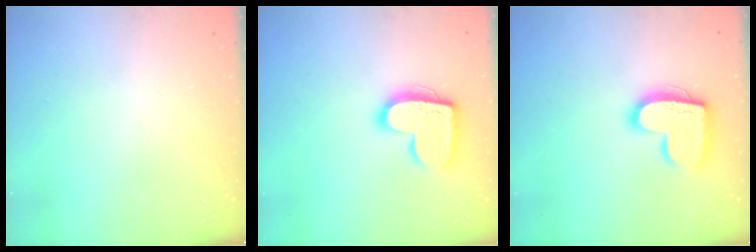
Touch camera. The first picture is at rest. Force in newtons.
{"total": 16.4, "press": 16.4, "slide": 1.2}
{"total": 16.4, "press": 16.4, "slide": 1.2}